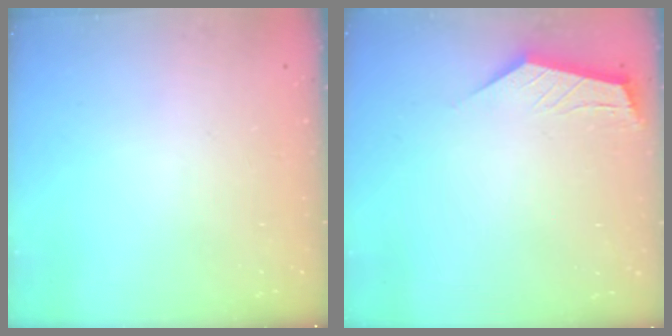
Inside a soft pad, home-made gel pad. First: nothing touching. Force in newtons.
{"total": 2.3, "press": 2.3, "slide": 0.3}